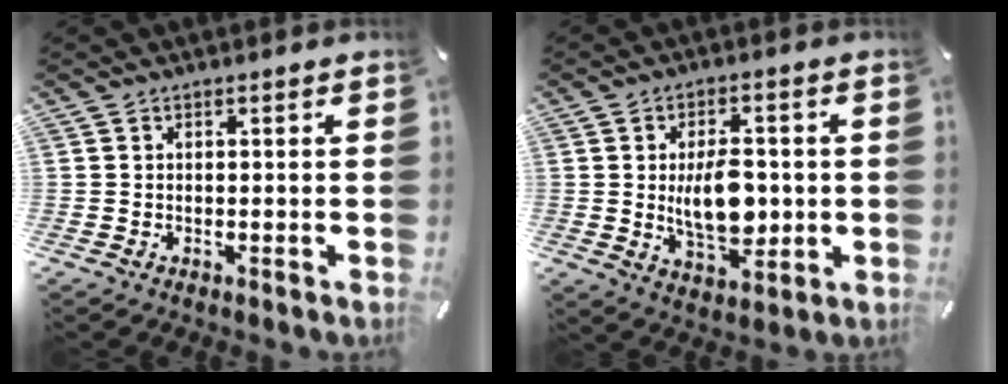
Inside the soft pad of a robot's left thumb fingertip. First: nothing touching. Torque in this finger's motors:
{"motor_torque": [0.84, 0.87, 1.08, 0.13, 0.17]}